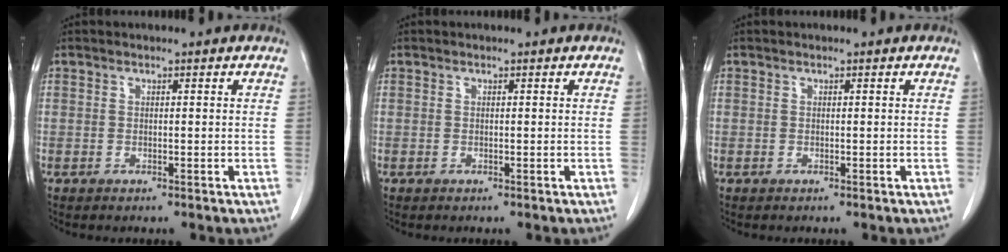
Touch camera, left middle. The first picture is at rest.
{"total": 0.0}
{"total": 0.0}